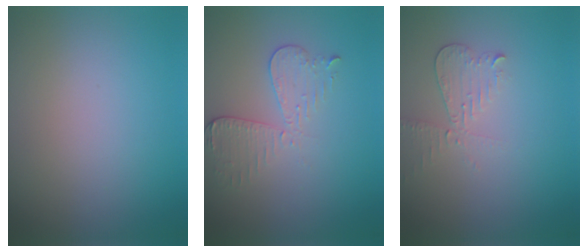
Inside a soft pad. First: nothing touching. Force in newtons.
{"total": 3.0, "press": 2.7, "slide": 1.2}
{"total": 2.1, "press": 2.1, "slide": 0.1}